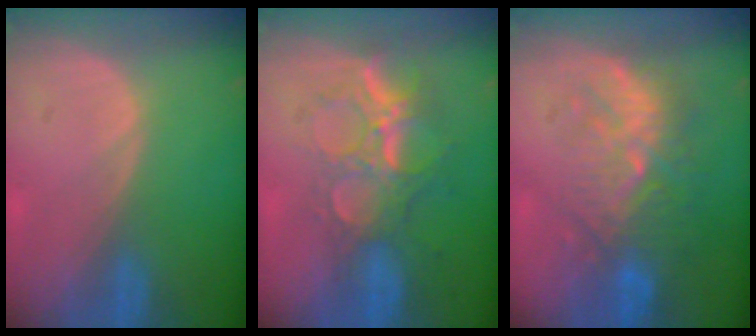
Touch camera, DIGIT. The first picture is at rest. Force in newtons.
{"total": 8.9, "press": 7.8, "slide": 4.3}
{"total": 9.7, "press": 9.1, "slide": 3.2}